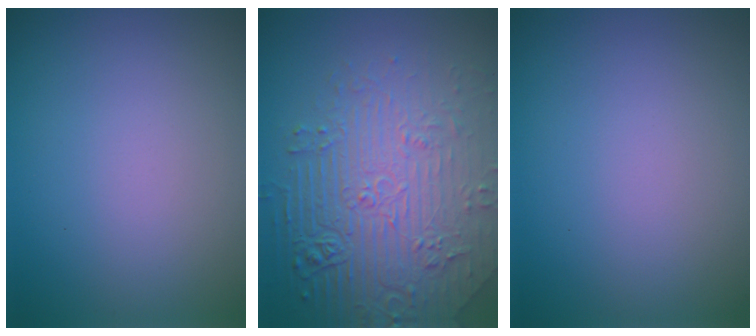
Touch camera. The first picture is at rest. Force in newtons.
{"total": 9.0, "press": 6.2, "slide": 6.5}
{"total": 0.0}